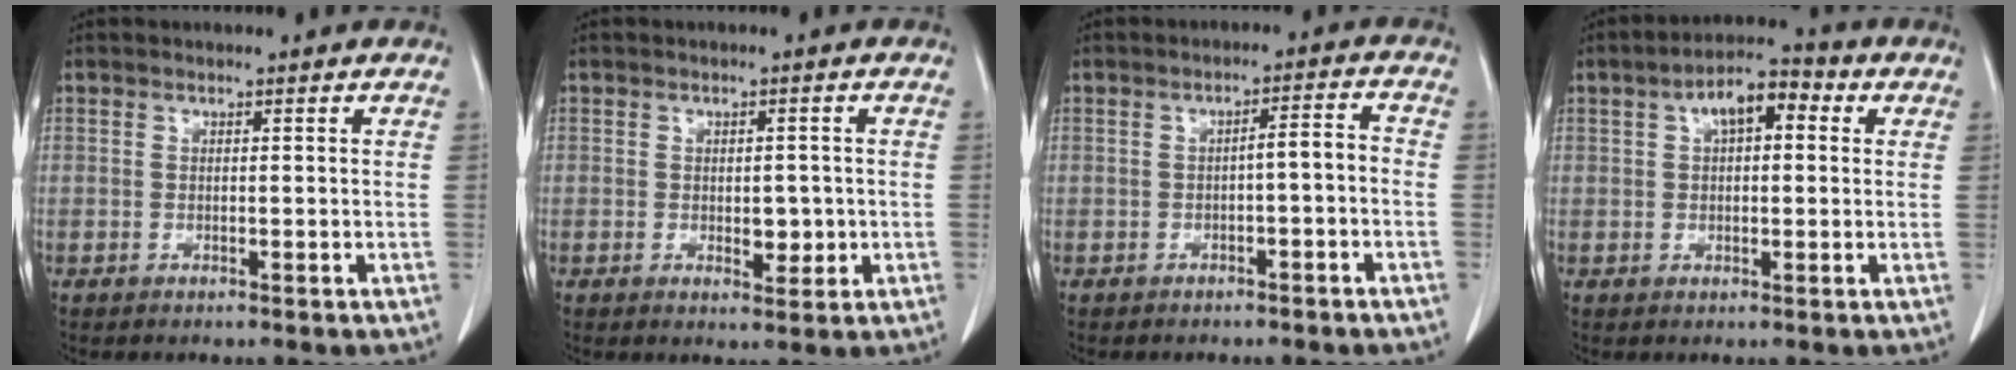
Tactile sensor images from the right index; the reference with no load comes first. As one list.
[{"total": 3.2, "force": [-0.4, 1.8, 2.6], "torque": [-0.032, -0.001, 0.002]}, {"total": 3.4, "force": [-1.2, 0.7, 3.2], "torque": [-0.043, 0.016, -0.016]}, {"total": 7.5, "force": [2.4, 3.3, 6.2], "torque": [-0.097, 0.037, 0.034]}]